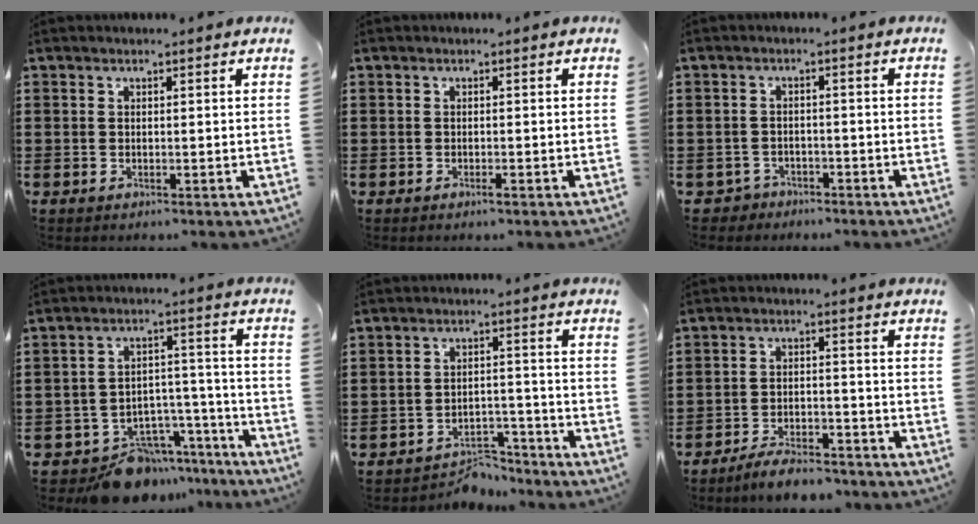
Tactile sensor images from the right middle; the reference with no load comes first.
{"total": 0.7, "force": [-0.4, 0.1, 0.6], "torque": [-0.011, -0.004, -0.006]}
{"total": 2.2, "force": [-2.1, 0.8, -0.2], "torque": [-0.007, -0.003, -0.046]}
{"total": 10.1, "force": [-8.9, 4.1, 2.1], "torque": [-0.023, 0.041, -0.157]}
{"total": 4.6, "force": [-4.5, 0.9, 0.1], "torque": [-0.006, 0.007, -0.092]}
{"total": 5.2, "force": [-4.9, 0.5, 1.5], "torque": [-0.031, 0.000, -0.097]}